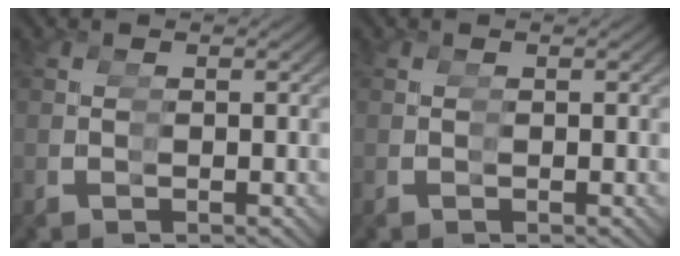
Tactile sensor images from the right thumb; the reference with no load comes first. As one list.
[{"total": 0.0}]